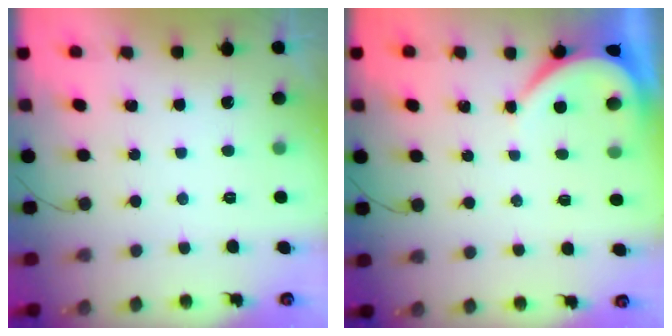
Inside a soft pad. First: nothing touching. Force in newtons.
{"total": 3.9, "press": 3.9, "slide": 0.5}